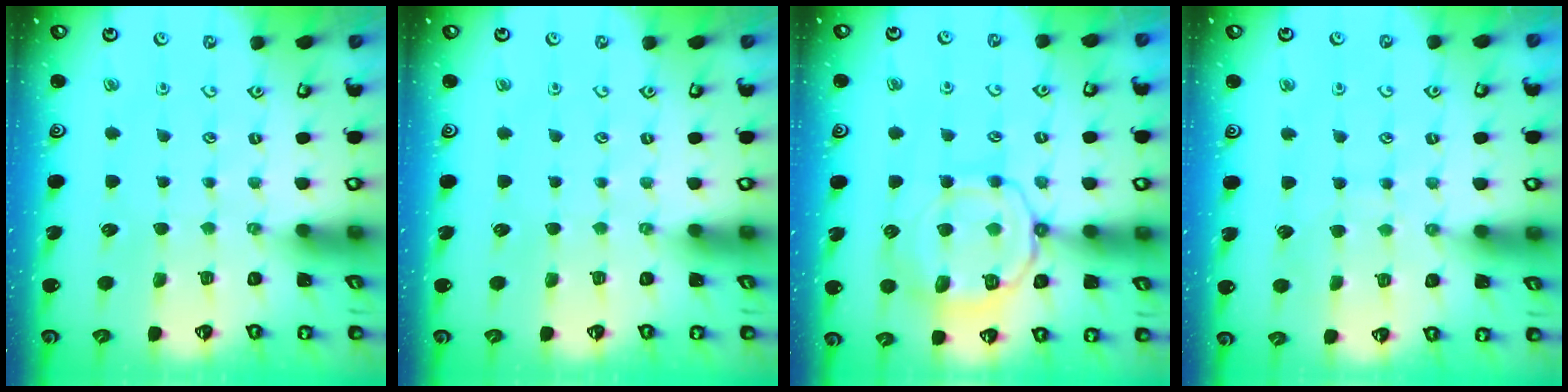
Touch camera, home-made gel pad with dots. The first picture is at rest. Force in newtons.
{"total": 0.0}
{"total": 12.3, "press": 12.2, "slide": 1.3}
{"total": 6.3, "press": 6.2, "slide": 0.6}